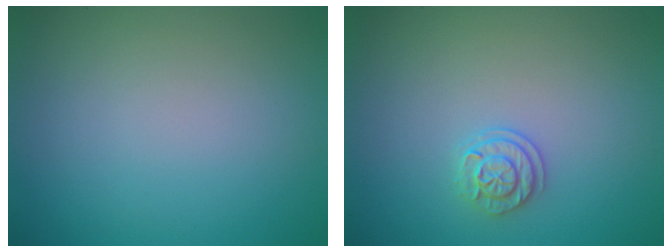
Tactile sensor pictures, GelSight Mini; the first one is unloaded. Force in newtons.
{"total": 1.9, "press": 1.7, "slide": 0.8}